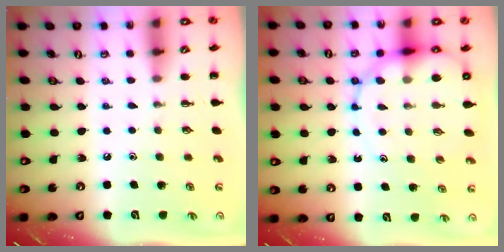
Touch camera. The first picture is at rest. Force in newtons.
{"total": 13.8, "press": 13.3, "slide": 3.9}